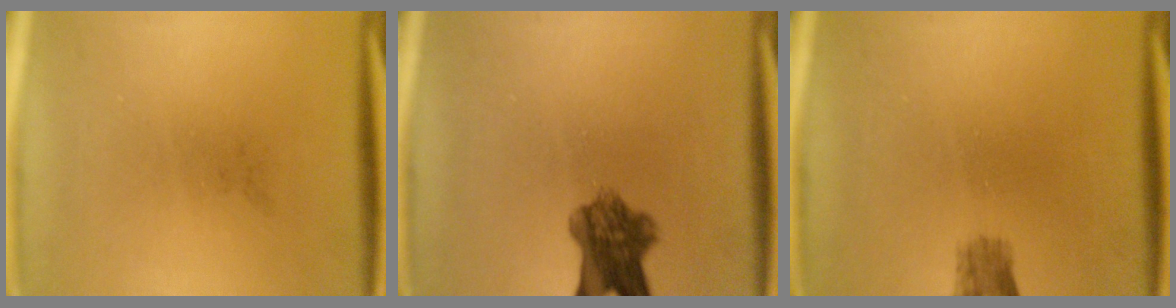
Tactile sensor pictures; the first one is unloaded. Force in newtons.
{"total": 7.2}
{"total": 2.3}